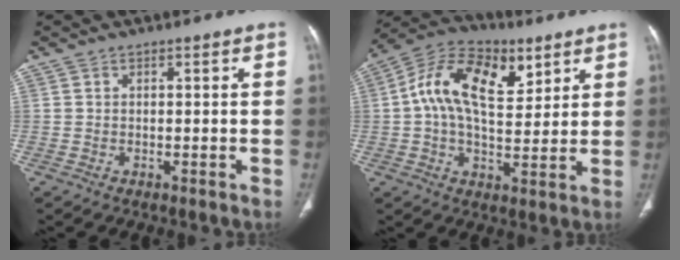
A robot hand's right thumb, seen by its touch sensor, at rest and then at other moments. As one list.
[{"total": 16.5, "force": [5.3, 9.3, 12.5], "torque": [-0.189, 0.001, 0.081]}]